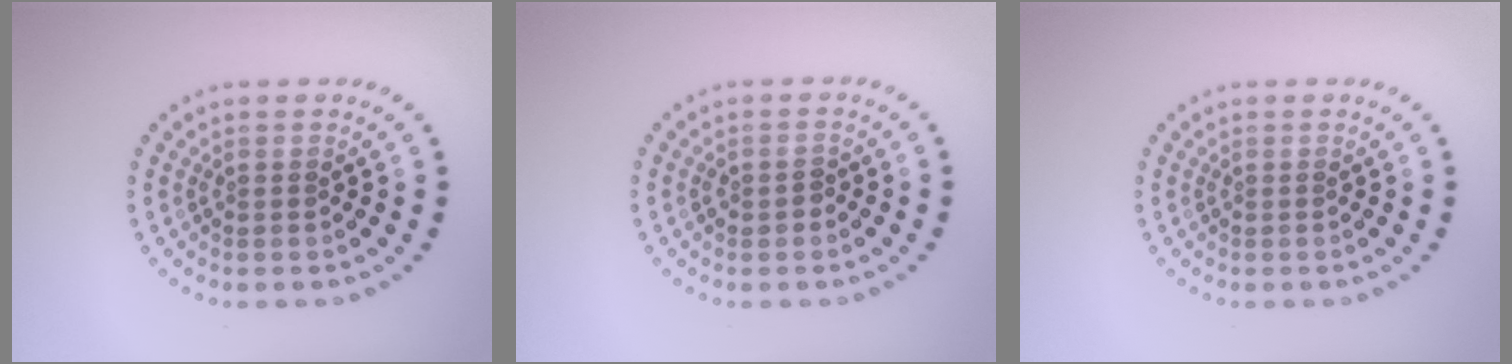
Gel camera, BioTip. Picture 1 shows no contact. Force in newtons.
{"total": 1.2, "press": 1.2, "slide": 0.1}
{"total": 0.0}